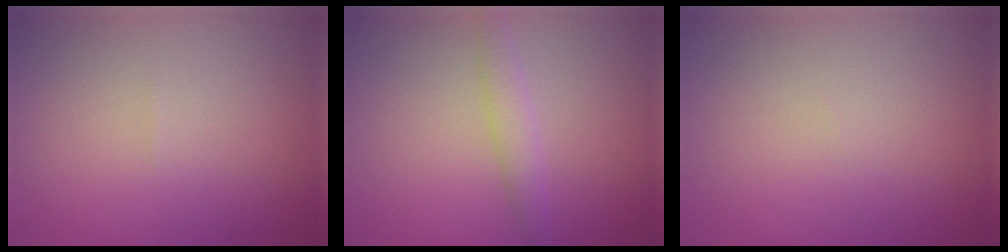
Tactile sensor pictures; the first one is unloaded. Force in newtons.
{"total": 1.9, "press": 1.9, "slide": 0.1}
{"total": 0.0}